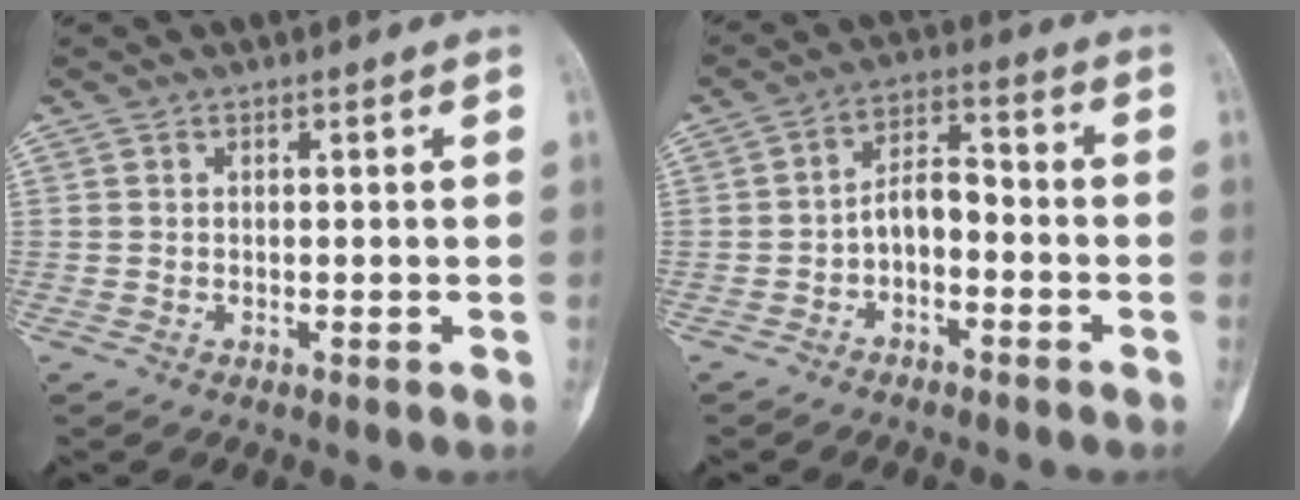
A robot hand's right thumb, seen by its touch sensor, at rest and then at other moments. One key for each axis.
{"total": 5.9, "fx": -2.2, "fy": 3.5, "fz": 4.3, "tx": -0.065, "ty": 0.041, "tz": -0.047}